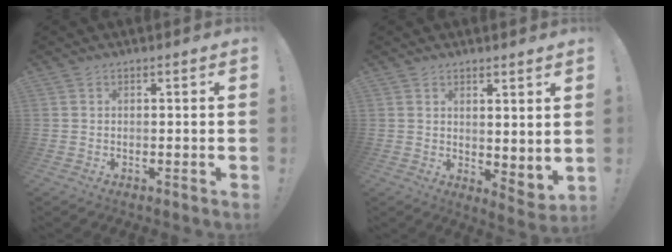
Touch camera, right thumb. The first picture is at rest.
{"total": 4.2, "force": [3.4, 1.8, 1.7], "torque": [-0.017, -0.037, 0.065]}